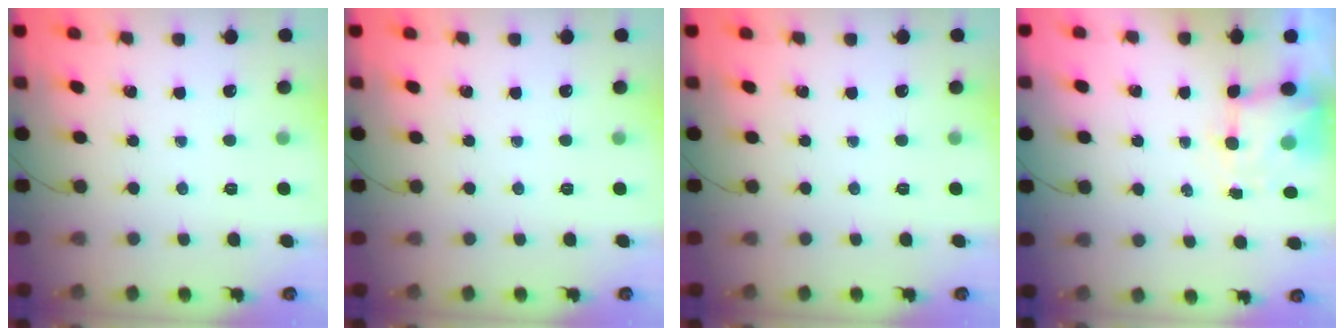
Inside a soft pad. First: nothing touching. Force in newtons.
{"total": 0.0}
{"total": 0.0}
{"total": 5.1, "press": 5.1, "slide": 0.6}